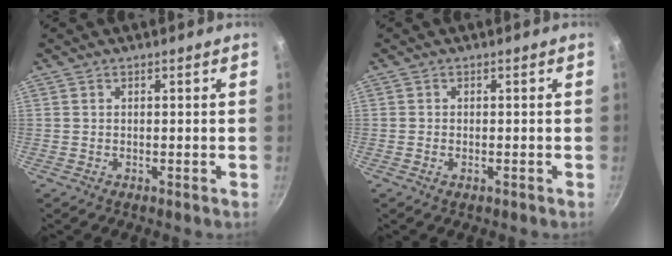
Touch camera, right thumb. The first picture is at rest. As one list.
[{"total": 1.0, "force": [-0.4, 0.5, 0.8], "torque": [-0.016, 0.001, -0.009]}]